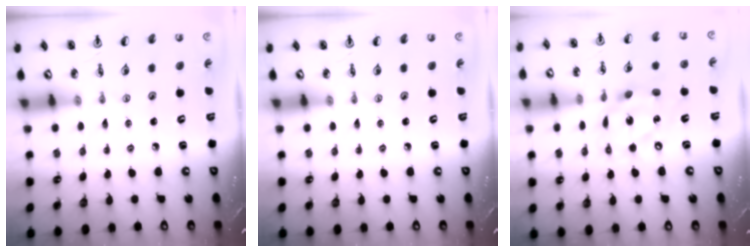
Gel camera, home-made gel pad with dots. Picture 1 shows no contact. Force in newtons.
{"total": 0.0}
{"total": 13.8, "press": 13.8, "slide": 1.2}